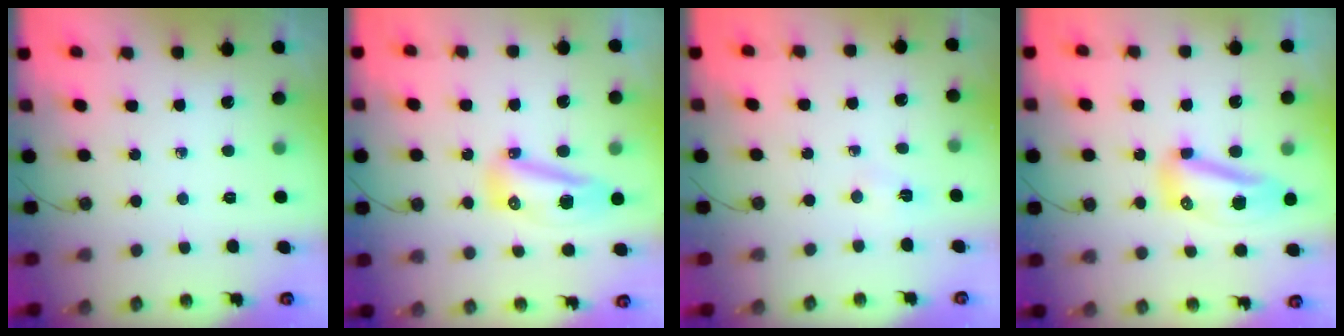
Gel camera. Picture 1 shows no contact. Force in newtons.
{"total": 9.9, "press": 9.6, "slide": 2.3}
{"total": 2.7, "press": 1.1, "slide": 2.5}
{"total": 15.8, "press": 12.7, "slide": 9.5}